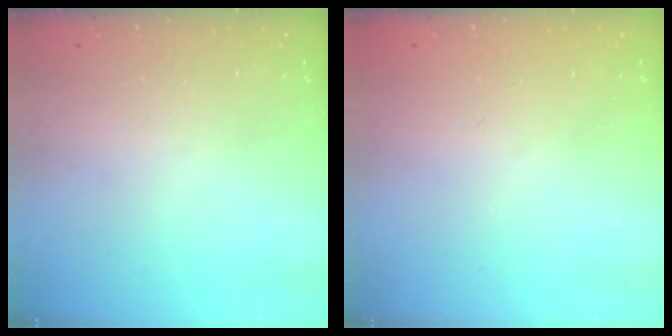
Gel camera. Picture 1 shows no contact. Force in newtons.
{"total": 0.0}